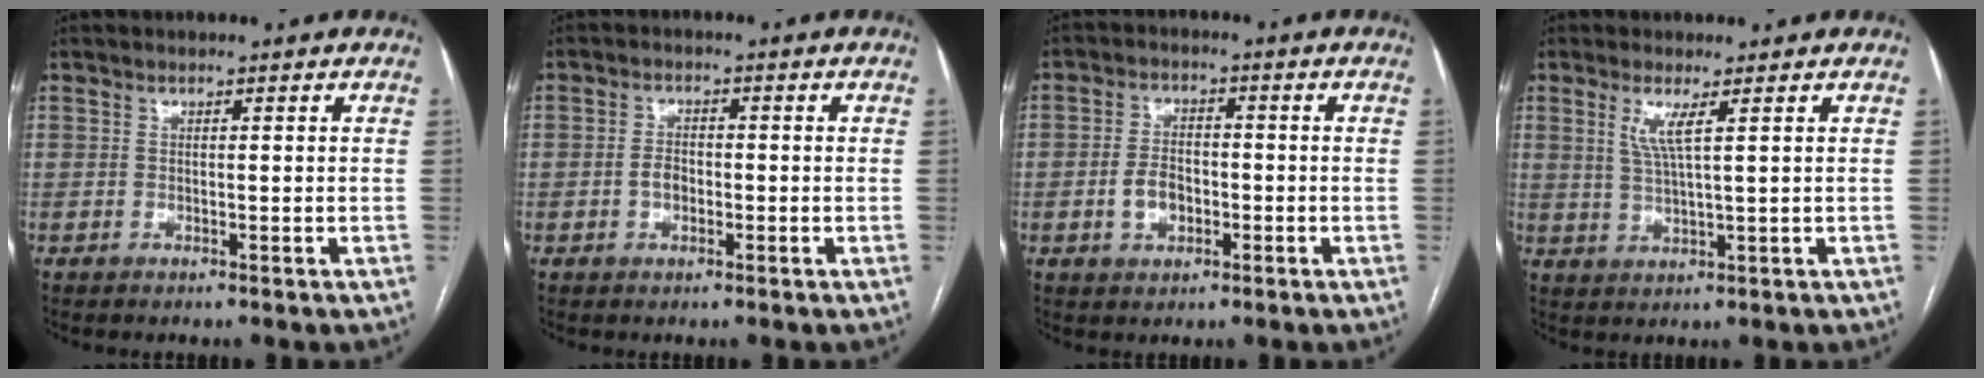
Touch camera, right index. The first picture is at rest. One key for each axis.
{"total": 2.9, "fx": -0.8, "fy": 1.9, "fz": 2.1, "tx": -0.041, "ty": 0.006, "tz": -0.014}
{"total": 5.1, "fx": -1.4, "fy": 3.3, "fz": 3.6, "tx": -0.073, "ty": 0.008, "tz": -0.022}
{"total": 3.9, "fx": 1.6, "fy": -0.1, "fz": 3.5, "tx": -0.079, "ty": -0.006, "tz": 0.035}